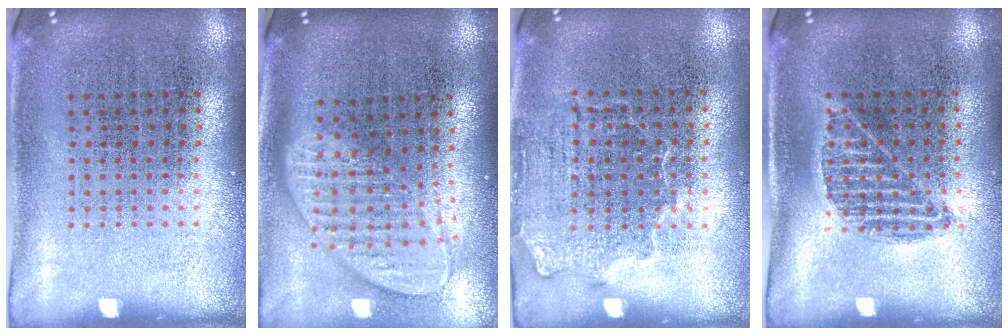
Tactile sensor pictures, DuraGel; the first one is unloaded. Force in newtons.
{"total": 2.0, "press": 1.5, "slide": 1.2}
{"total": 1.5, "press": 1.2, "slide": 0.8}
{"total": 0.9, "press": 0.8, "slide": 0.5}